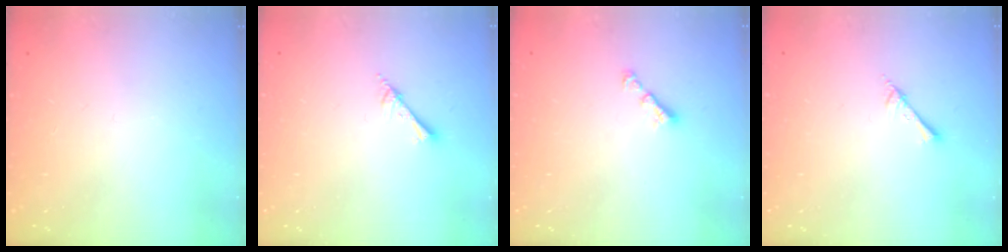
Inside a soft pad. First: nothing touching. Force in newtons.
{"total": 2.5, "press": 2.5, "slide": 0.2}
{"total": 2.9, "press": 2.8, "slide": 0.6}
{"total": 3.1, "press": 3.1, "slide": 0.3}